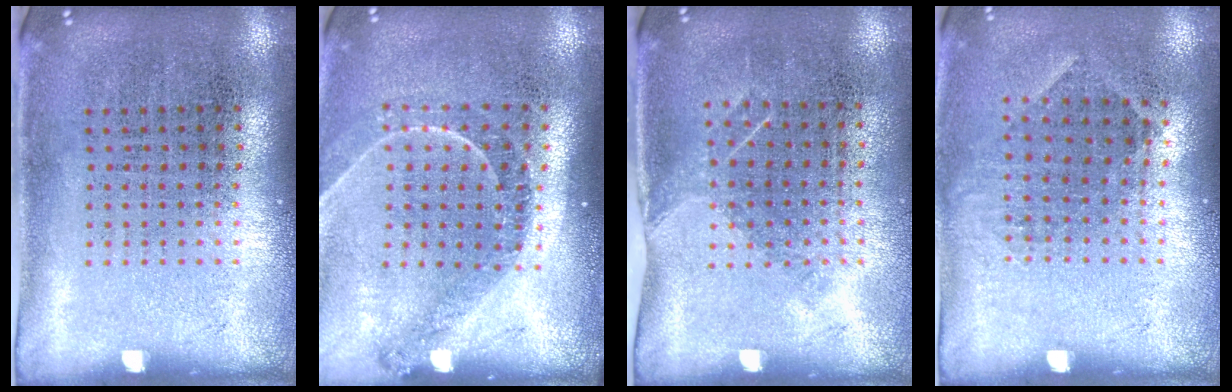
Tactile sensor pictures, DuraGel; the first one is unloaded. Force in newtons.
{"total": 1.2, "press": 1.2, "slide": 0.1}
{"total": 1.1, "press": 0.8, "slide": 0.6}
{"total": 0.9, "press": 0.7, "slide": 0.5}